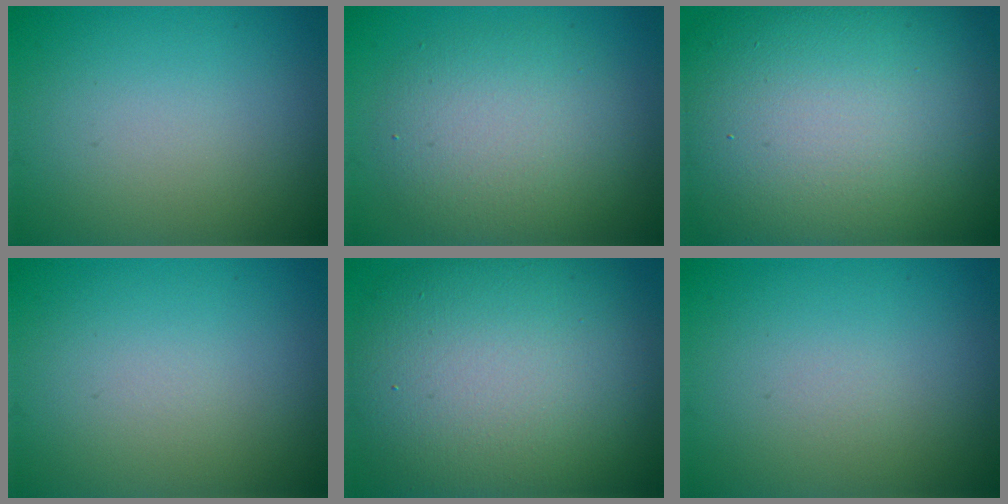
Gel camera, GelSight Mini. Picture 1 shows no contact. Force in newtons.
{"total": 5.3, "press": 5.3, "slide": 0.5}
{"total": 19.2, "press": 19.1, "slide": 0.9}
{"total": 0.0}
{"total": 13.7, "press": 13.6, "slide": 1.5}
{"total": 0.0}